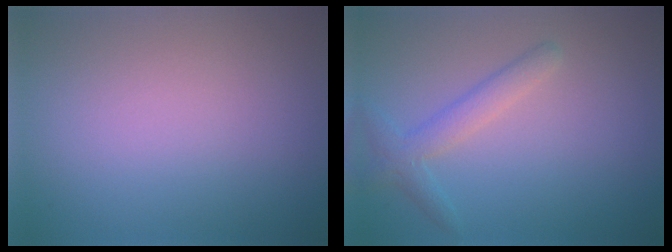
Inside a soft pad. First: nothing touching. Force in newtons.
{"total": 2.4, "press": 2.4, "slide": 0.2}